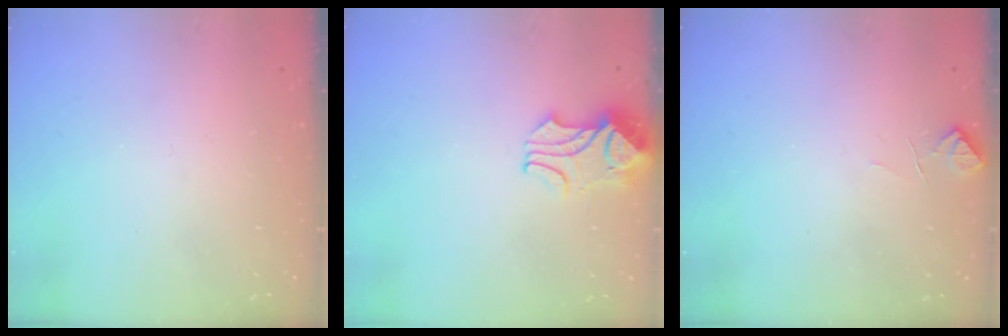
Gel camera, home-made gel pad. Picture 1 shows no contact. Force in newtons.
{"total": 2.3, "press": 2.2, "slide": 0.8}
{"total": 3.3, "press": 3.2, "slide": 0.7}